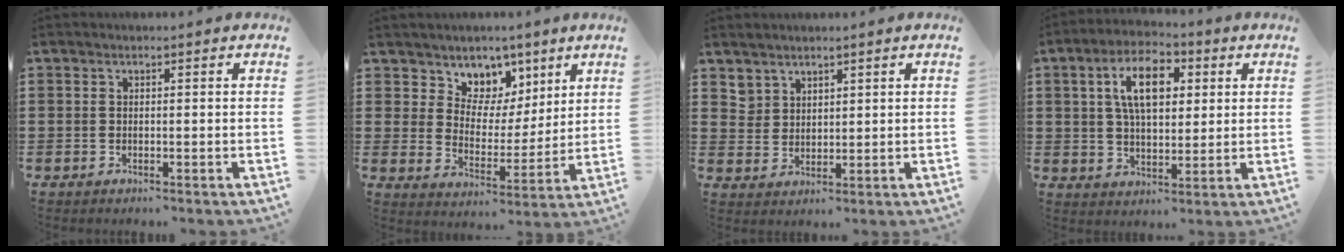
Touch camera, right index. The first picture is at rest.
{"total": 6.7, "force": [4.4, 5.0, -0.4], "torque": [-0.038, -0.032, 0.081]}
{"total": 3.0, "force": [2.6, 1.6, 0.0], "torque": [-0.010, 0.002, 0.052]}
{"total": 9.0, "force": [2.8, 4.6, 7.2], "torque": [-0.145, 0.015, 0.046]}